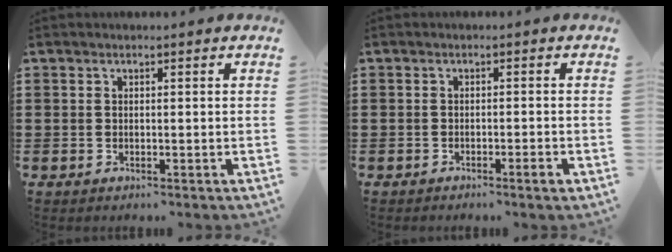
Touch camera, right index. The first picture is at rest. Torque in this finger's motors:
{"motor_torque": [0.49, 0.22, 0.05, 0.01]}